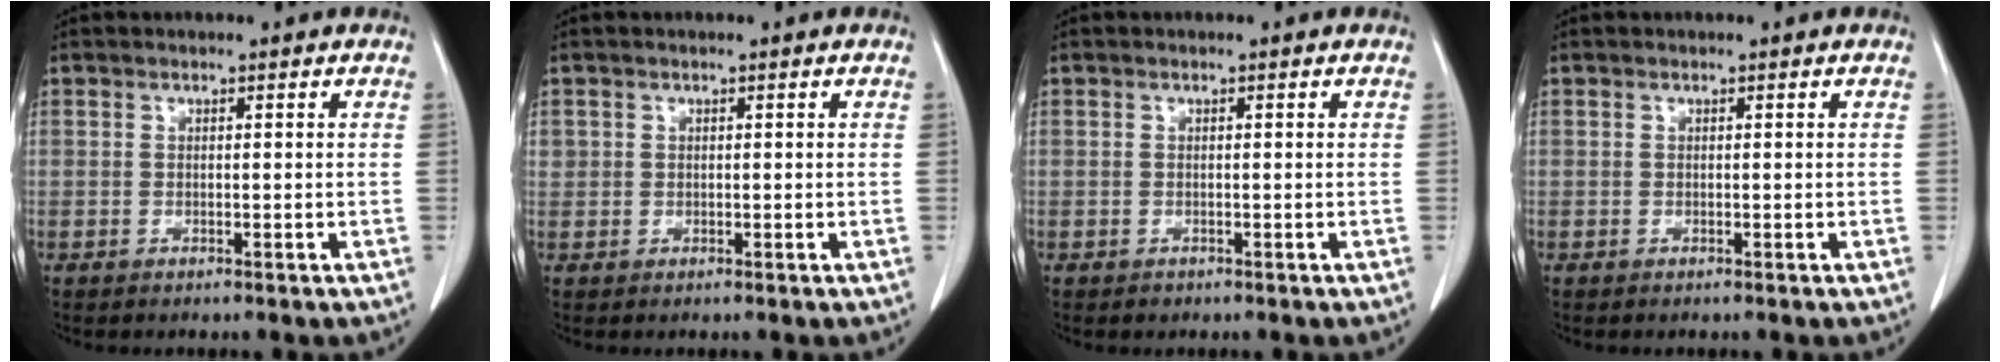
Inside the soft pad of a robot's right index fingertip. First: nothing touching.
{"total": 1.1, "force": [0.4, 1.1, 0.1], "torque": [0.011, 0.003, 0.003]}
{"total": 0.5, "force": [-0.3, 0.4, 0.1], "torque": [-0.004, 0.002, -0.004]}
{"total": 0.0}